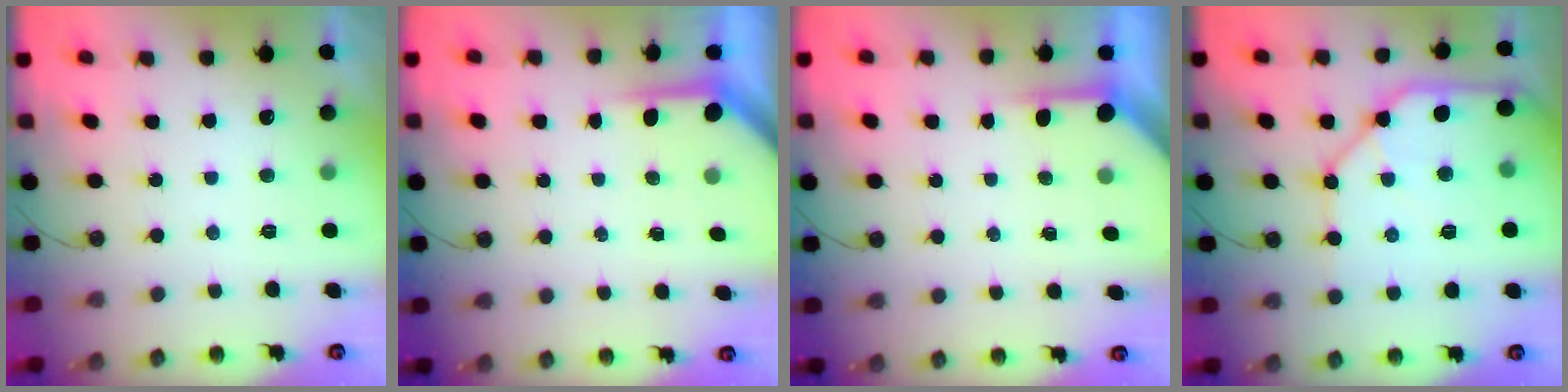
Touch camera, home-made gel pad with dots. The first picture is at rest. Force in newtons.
{"total": 4.0, "press": 4.0, "slide": 0.3}
{"total": 3.9, "press": 3.9, "slide": 0.3}
{"total": 13.4, "press": 13.3, "slide": 1.4}